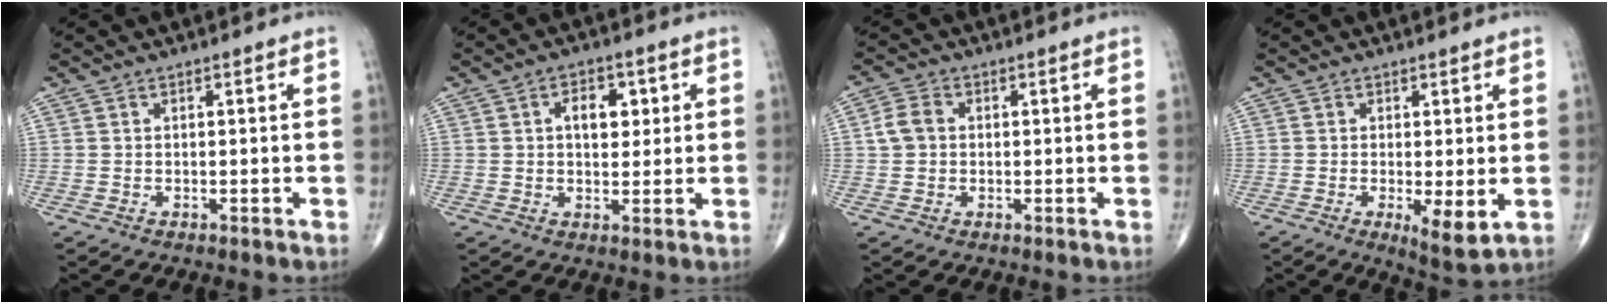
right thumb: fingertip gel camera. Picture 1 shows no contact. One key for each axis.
{"total": 6.1, "fx": 1.6, "fy": 3.7, "fz": 4.5, "tx": -0.044, "ty": -0.003, "tz": 0.023}
{"total": 4.1, "fx": 0.3, "fy": 3.2, "fz": 2.4, "tx": -0.046, "ty": 0.012, "tz": 0.001}
{"total": 5.5, "fx": -1.0, "fy": 1.5, "fz": 5.2, "tx": -0.086, "ty": -0.019, "tz": -0.016}